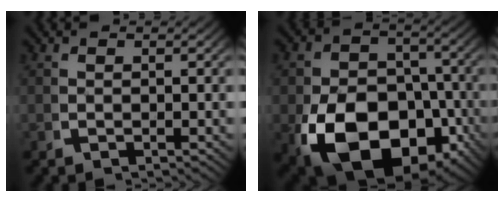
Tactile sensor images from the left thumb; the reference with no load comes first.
{"total": 18.1, "force": [-5.5, 12.1, 12.3], "torque": [-0.240, -0.077, -0.051]}